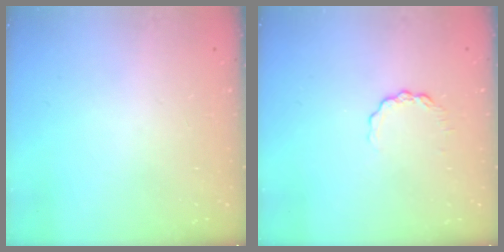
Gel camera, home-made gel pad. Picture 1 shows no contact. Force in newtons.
{"total": 3.5, "press": 3.5, "slide": 0.4}